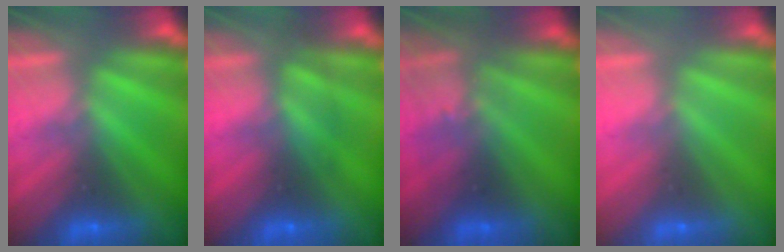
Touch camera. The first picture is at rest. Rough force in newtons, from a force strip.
{"total": 2.4}
{"total": 2.9}
{"total": 2.7}